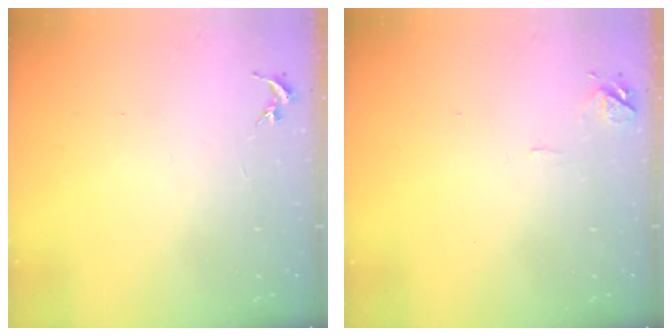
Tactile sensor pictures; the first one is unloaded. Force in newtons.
{"total": 6.3, "press": 6.3, "slide": 0.7}